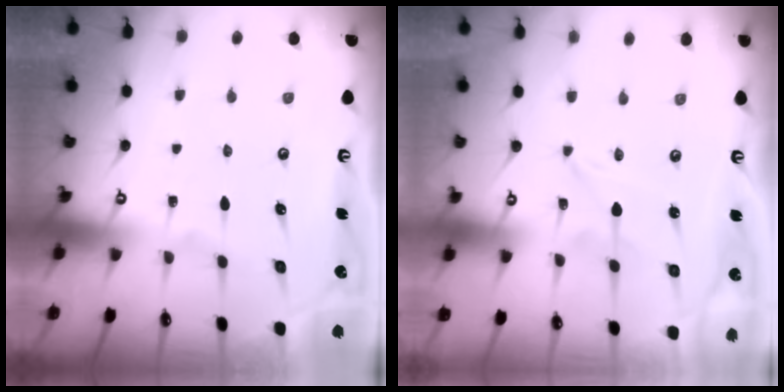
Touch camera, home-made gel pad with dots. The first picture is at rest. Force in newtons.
{"total": 0.0}